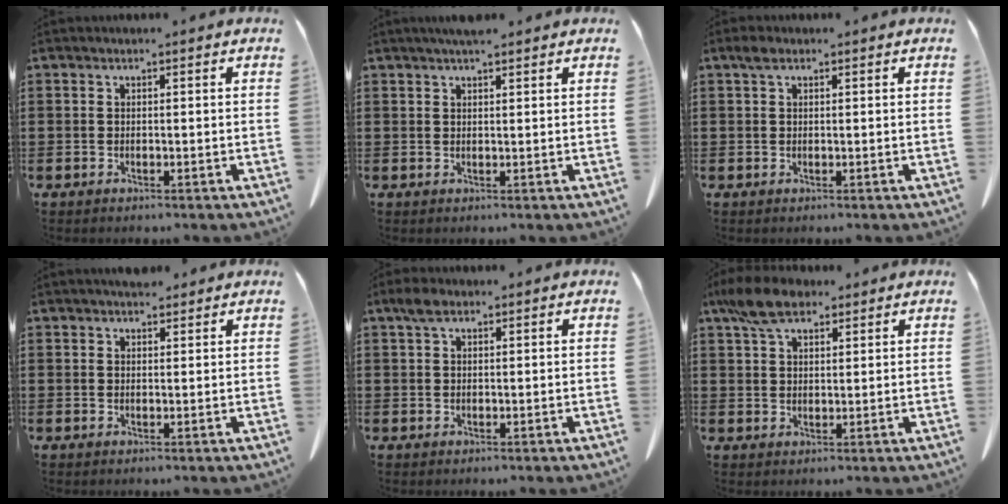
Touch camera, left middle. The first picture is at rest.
{"total": 2.3, "force": [1.9, 0.3, 1.3], "torque": [-0.029, 0.002, 0.034]}
{"total": 1.6, "force": [0.7, 1.0, 1.0], "torque": [-0.024, 0.005, 0.014]}
{"total": 2.3, "force": [2.1, 0.7, 0.6], "torque": [-0.010, -0.003, 0.038]}
{"total": 2.5, "force": [1.4, 1.3, 1.5], "torque": [-0.036, 0.006, 0.027]}
{"total": 6.8, "force": [4.7, 3.2, 3.7], "torque": [-0.088, 0.002, 0.089]}